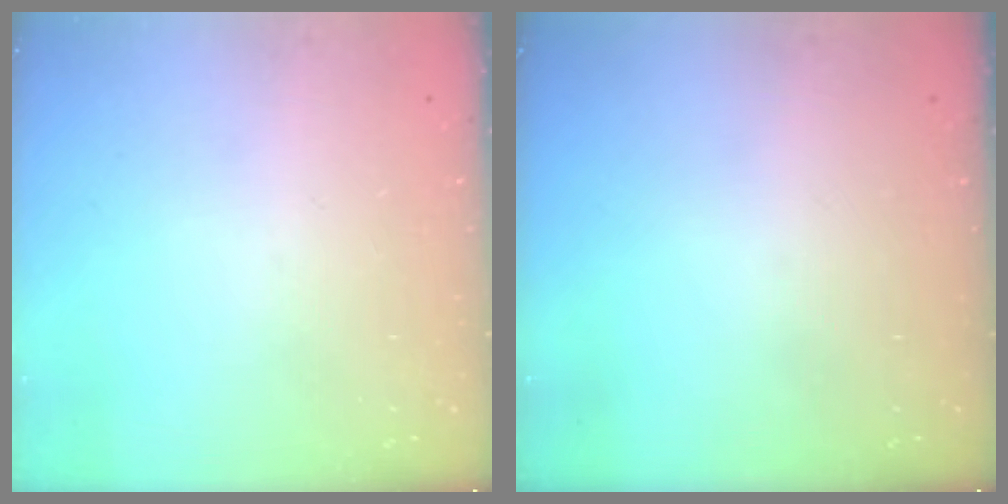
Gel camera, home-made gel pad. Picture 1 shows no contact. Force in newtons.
{"total": 0.0}